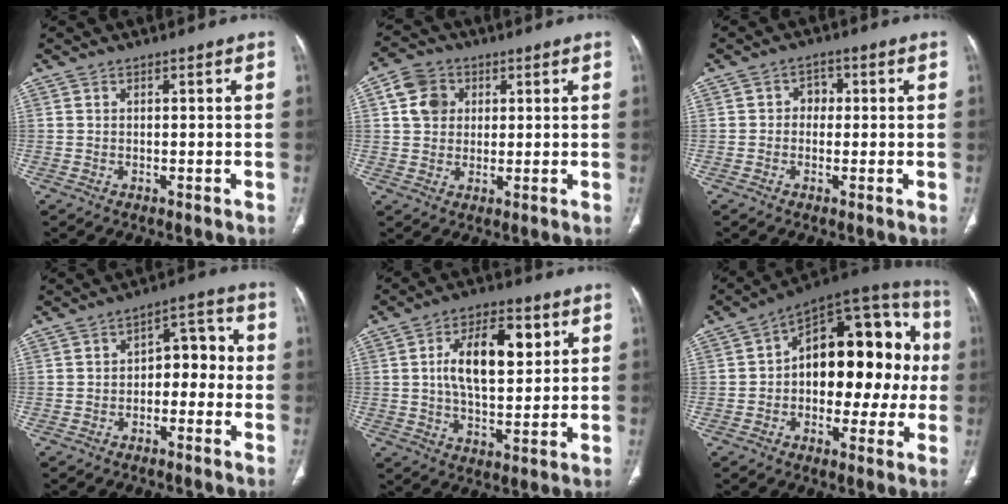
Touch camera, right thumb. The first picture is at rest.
{"total": 7.2, "force": [2.0, 6.1, 3.4], "torque": [-0.044, 0.002, 0.033]}
{"total": 3.0, "force": [0.0, 2.5, 1.5], "torque": [0.001, 0.010, -0.009]}
{"total": 7.4, "force": [-1.2, 4.8, 5.5], "torque": [-0.043, 0.041, -0.029]}
{"total": 13.7, "force": [3.6, 6.9, 11.3], "torque": [-0.165, -0.004, 0.060]}
{"total": 23.5, "force": [1.0, 13.2, 19.4], "torque": [-0.220, 0.048, 0.004]}